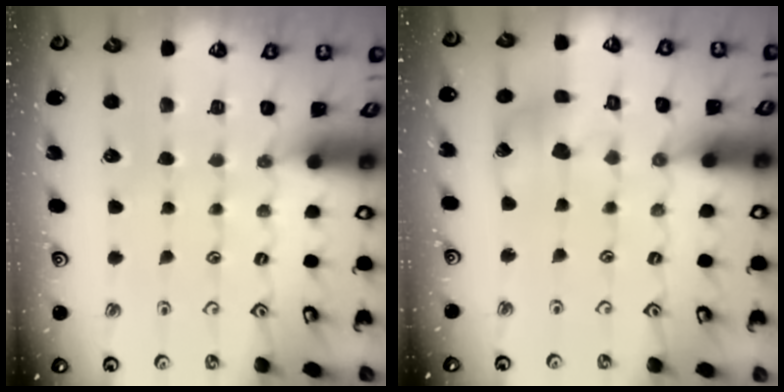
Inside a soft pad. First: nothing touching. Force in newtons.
{"total": 8.9, "press": 8.9, "slide": 1.1}